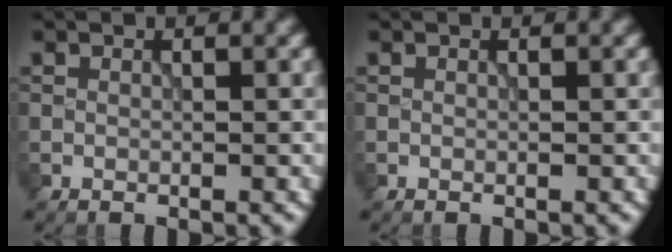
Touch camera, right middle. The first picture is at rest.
{"total": 0.0}